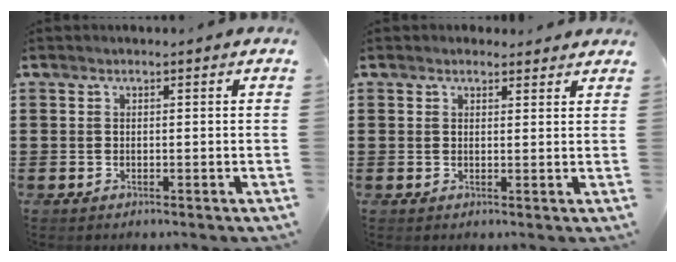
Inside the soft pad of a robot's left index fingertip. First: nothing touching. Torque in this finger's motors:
{"motor_torque": [1.21, 0.93, 0.13, -0.01]}